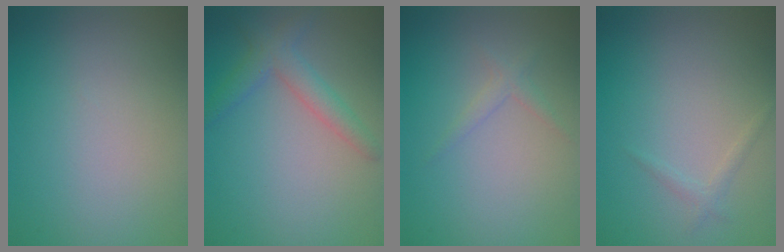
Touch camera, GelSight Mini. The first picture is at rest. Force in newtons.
{"total": 2.9, "press": 2.9, "slide": 0.1}
{"total": 1.1, "press": 1.1, "slide": 0.1}
{"total": 0.9, "press": 0.9, "slide": 0.1}